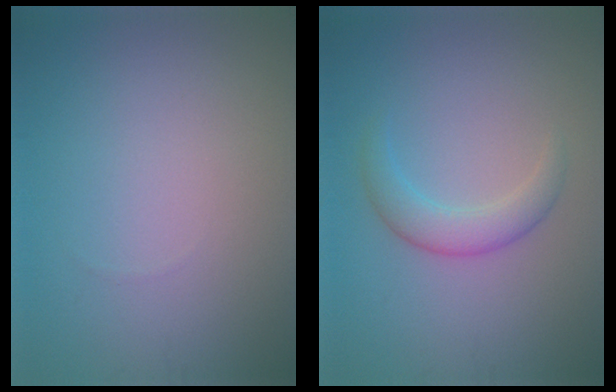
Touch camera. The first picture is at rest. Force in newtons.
{"total": 2.8, "press": 2.8, "slide": 0.1}